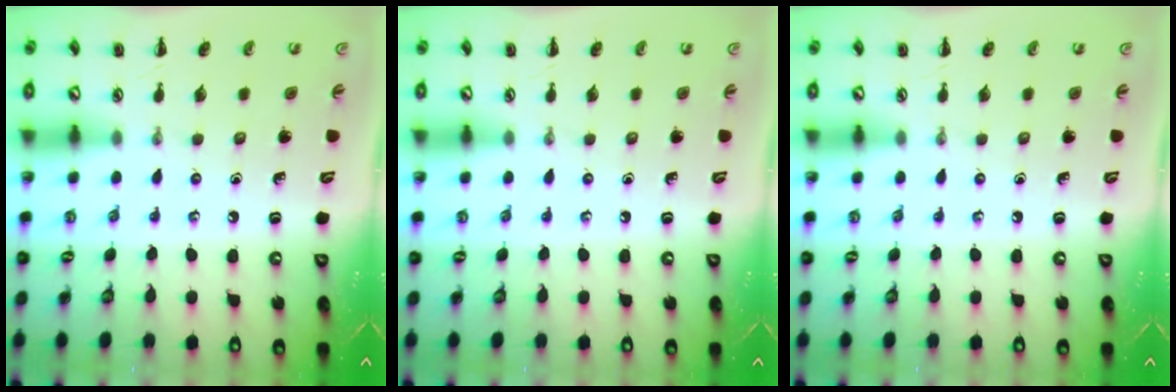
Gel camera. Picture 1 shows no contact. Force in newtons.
{"total": 0.0}
{"total": 0.0}